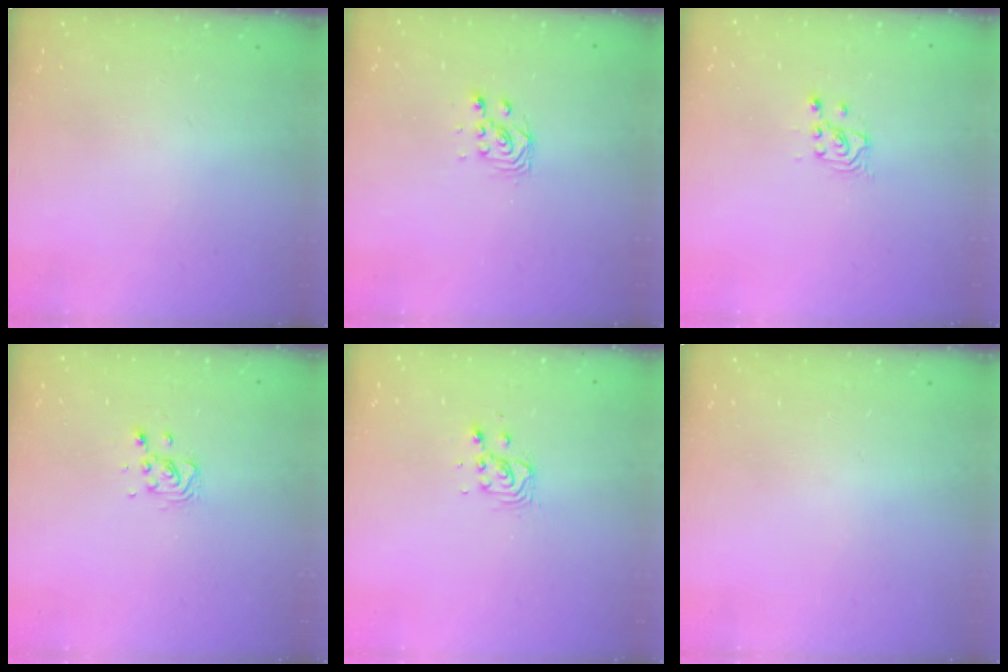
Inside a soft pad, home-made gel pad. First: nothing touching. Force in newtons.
{"total": 2.8, "press": 2.5, "slide": 1.3}
{"total": 2.6, "press": 2.5, "slide": 0.3}
{"total": 6.2, "press": 6.0, "slide": 1.6}
{"total": 3.4, "press": 3.4, "slide": 0.4}
{"total": 0.0}